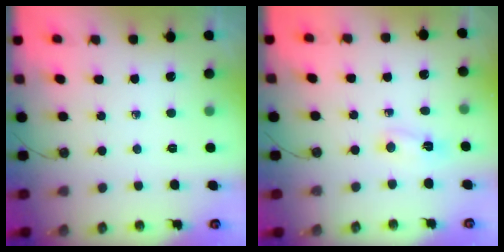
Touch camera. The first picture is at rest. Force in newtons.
{"total": 2.9, "press": 2.8, "slide": 0.7}